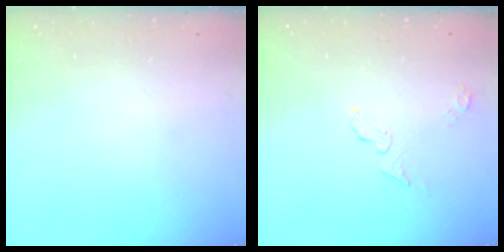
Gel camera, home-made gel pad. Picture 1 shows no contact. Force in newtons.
{"total": 5.5, "press": 4.5, "slide": 3.2}